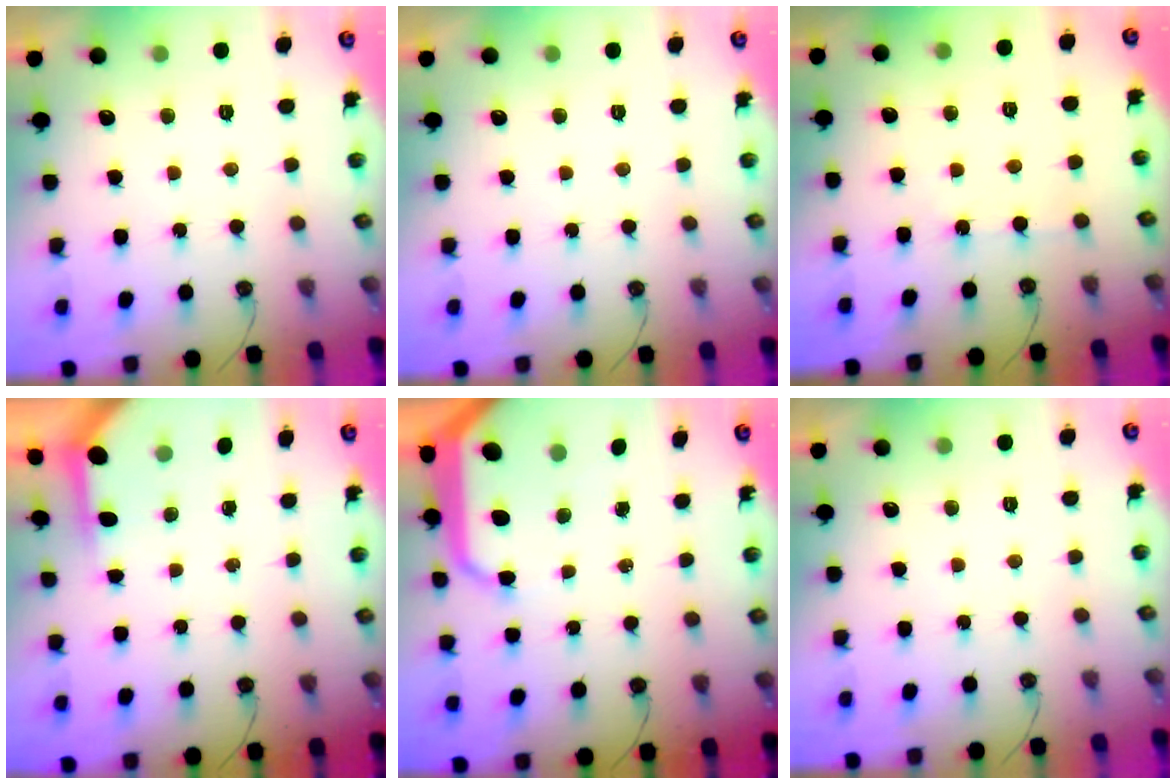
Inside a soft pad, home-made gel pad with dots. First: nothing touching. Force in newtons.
{"total": 0.0}
{"total": 2.7, "press": 2.7, "slide": 0.4}
{"total": 3.5, "press": 3.4, "slide": 0.3}
{"total": 13.8, "press": 13.7, "slide": 1.6}
{"total": 0.0}